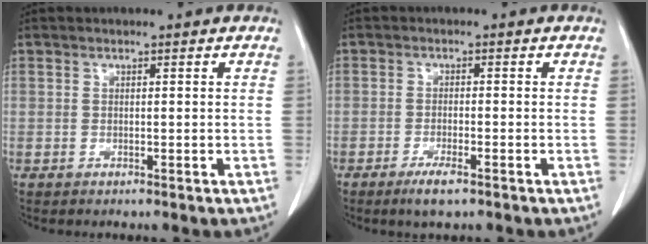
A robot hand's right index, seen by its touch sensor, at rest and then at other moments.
{"total": 3.3, "force": [-2.1, 0.6, 2.5], "torque": [-0.049, -0.004, -0.035]}